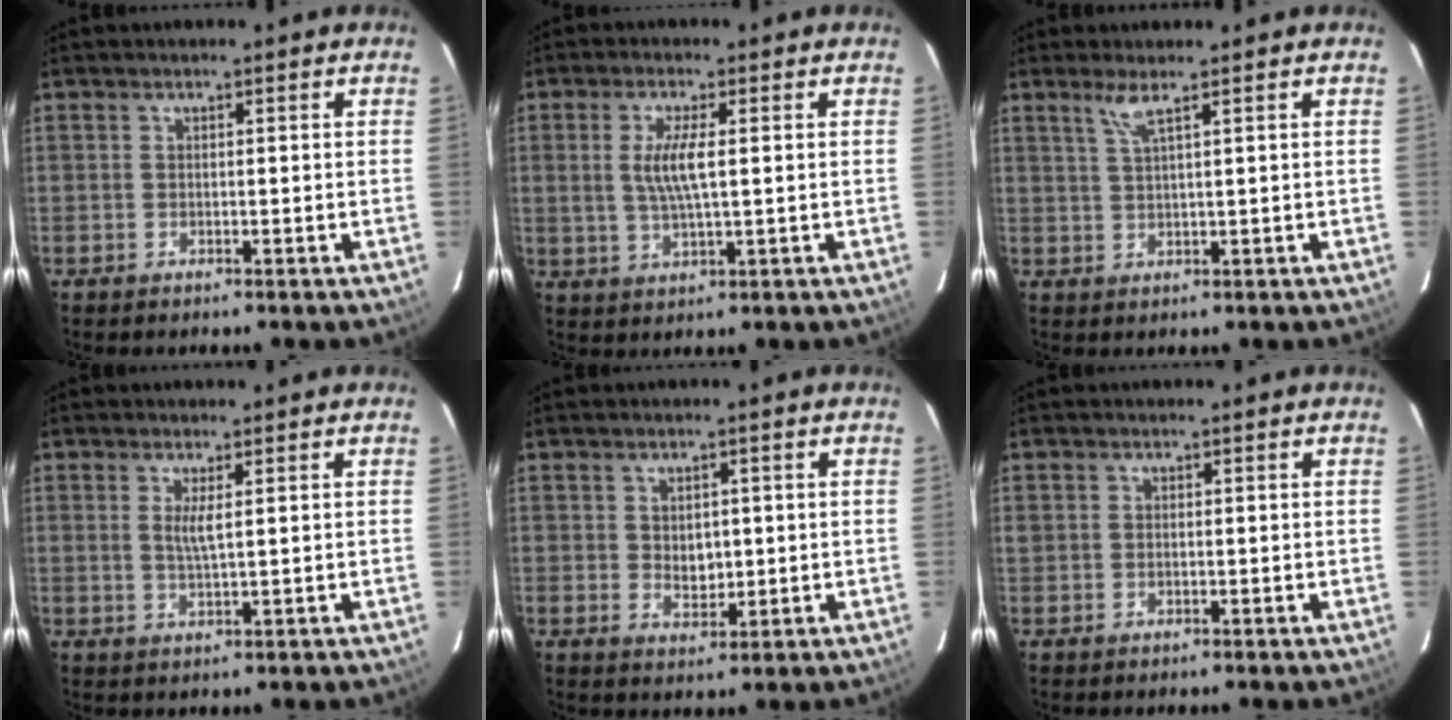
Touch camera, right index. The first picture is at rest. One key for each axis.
{"total": 5.8, "fx": 0.8, "fy": 1.2, "fz": 5.6, "tx": -0.112, "ty": -0.003, "tz": 0.017}
{"total": 2.7, "fx": 1.7, "fy": -0.4, "fz": 2.0, "tx": -0.044, "ty": -0.004, "tz": 0.037}
{"total": 2.8, "fx": 0.8, "fy": -0.1, "fz": 2.6, "tx": -0.052, "ty": -0.006, "tz": 0.013}
{"total": 3.7, "fx": 0.3, "fy": 2.8, "fz": 2.3, "tx": -0.036, "ty": -0.003, "tz": 0.010}
{"total": 0.7, "fx": 0.0, "fy": 0.6, "fz": 0.3, "tx": -0.005, "ty": 0.001, "tz": 0.000}